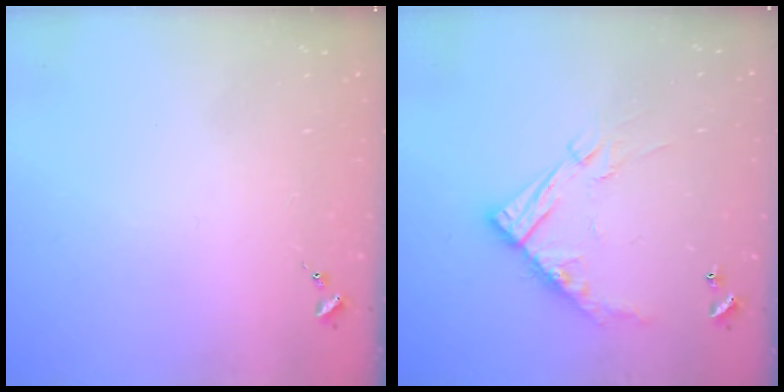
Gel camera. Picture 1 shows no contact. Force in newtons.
{"total": 14.3, "press": 14.3, "slide": 1.0}